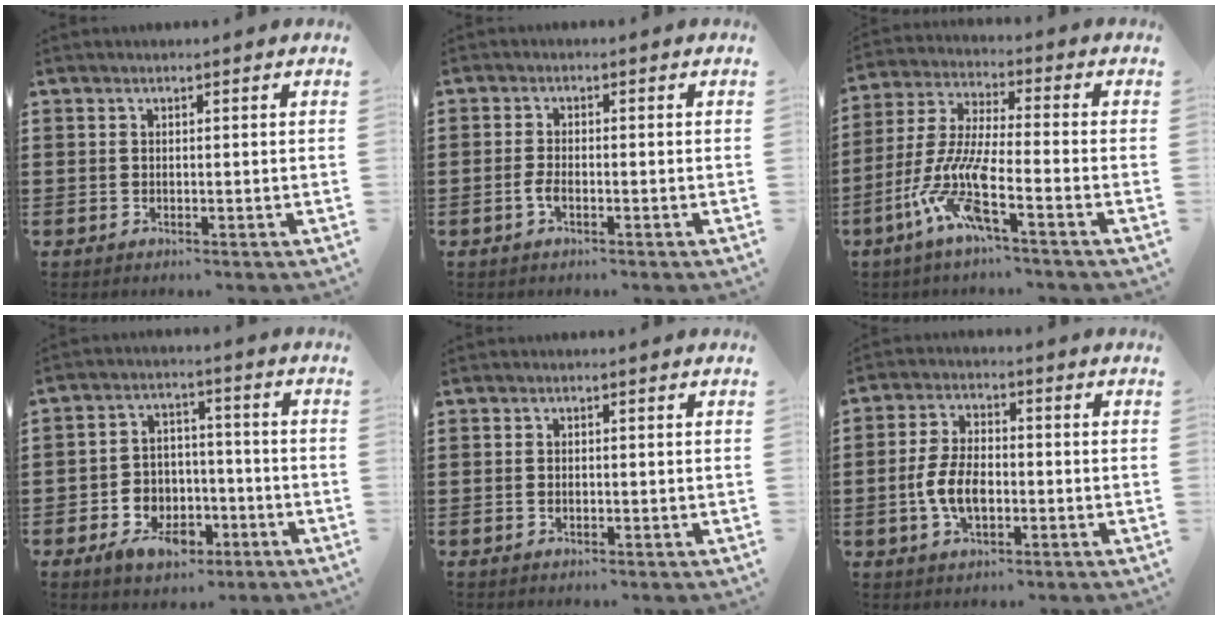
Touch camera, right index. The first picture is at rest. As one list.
[{"total": 1.9, "force": [-0.9, 0.8, 1.5], "torque": [-0.044, -0.005, -0.021]}, {"total": 9.8, "force": [-5.3, 1.6, 8.1], "torque": [-0.200, -0.020, -0.108]}, {"total": 6.4, "force": [-3.0, 5.0, 2.6], "torque": [-0.052, 0.016, -0.052]}, {"total": 0.6, "force": [-0.2, 0.4, 0.4], "torque": [-0.011, 0.000, -0.004]}, {"total": 6.7, "force": [-1.5, 3.7, 5.4], "torque": [-0.129, -0.001, -0.035]}]